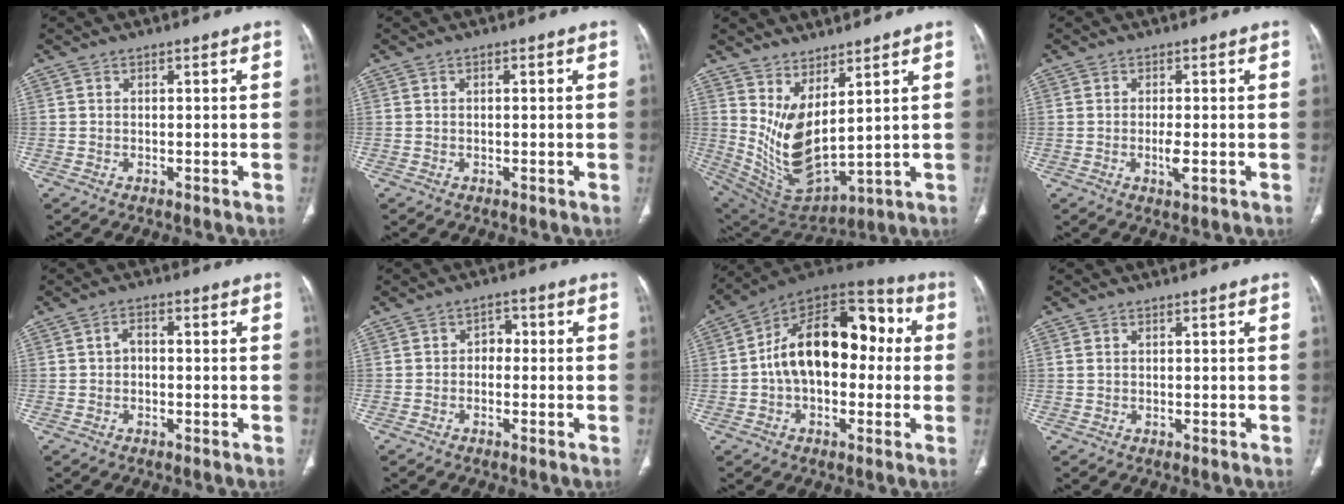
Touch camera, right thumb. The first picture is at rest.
{"total": 0.9, "force": [0.2, 0.3, 0.8], "torque": [-0.017, 0.006, 0.002]}
{"total": 12.3, "force": [4.9, 5.0, 10.1], "torque": [-0.193, -0.054, 0.122]}
{"total": 2.6, "force": [-0.5, 0.7, 2.5], "torque": [-0.052, -0.006, -0.010]}
{"total": 2.2, "force": [-0.1, 1.5, 1.6], "torque": [-0.022, 0.011, -0.008]}
{"total": 2.7, "force": [-0.4, 2.1, 1.7], "torque": [-0.010, 0.015, -0.017]}
{"total": 20.1, "force": [0.9, 12.4, 15.8], "torque": [-0.221, 0.053, 0.006]}
{"total": 0.8, "force": [0.3, 0.5, 0.6], "torque": [-0.017, 0.009, 0.012]}